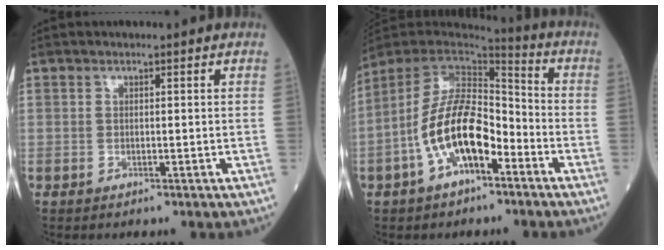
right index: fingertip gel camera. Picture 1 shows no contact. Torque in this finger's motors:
{"motor_torque": [1.48, -0.66, 0.39, 0.11]}